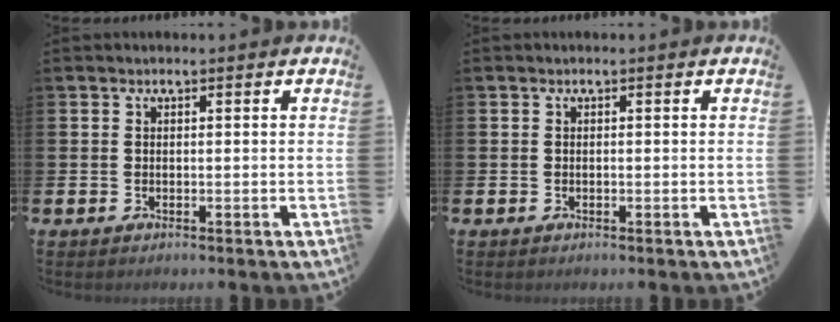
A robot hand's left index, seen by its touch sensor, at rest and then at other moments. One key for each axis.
{"total": 0.0}